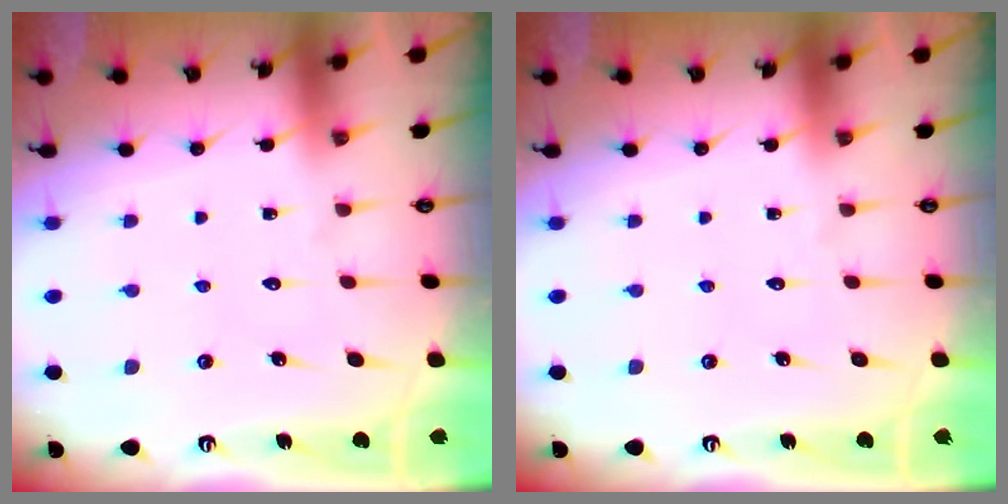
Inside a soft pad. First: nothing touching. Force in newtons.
{"total": 0.0}